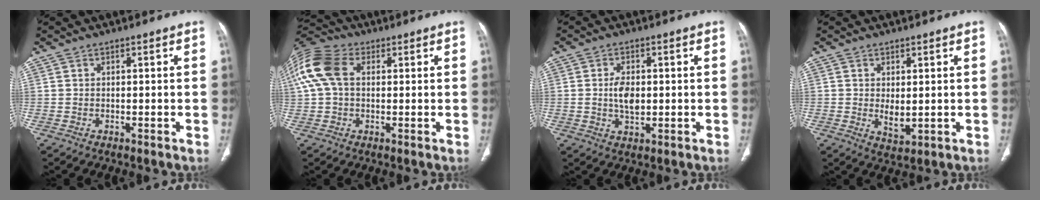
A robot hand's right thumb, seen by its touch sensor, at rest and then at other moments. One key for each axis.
{"total": 13.4, "fx": 2.9, "fy": 9.1, "fz": 9.4, "tx": -0.224, "ty": 0.032, "tz": 0.050}
{"total": 5.0, "fx": 0.1, "fy": 2.8, "fz": 4.1, "tx": -0.073, "ty": -0.003, "tz": 0.002}
{"total": 3.5, "fx": 0.1, "fy": 1.9, "fz": 3.0, "tx": -0.045, "ty": -0.012, "tz": 0.011}